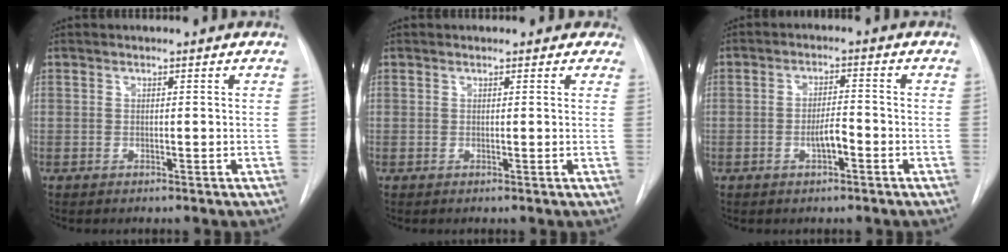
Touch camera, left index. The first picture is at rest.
{"total": 2.7, "force": [2.2, 1.6, 0.1], "torque": [0.017, -0.004, 0.007]}
{"total": 3.5, "force": [-1.8, 0.8, 2.9], "torque": [-0.051, 0.000, -0.029]}